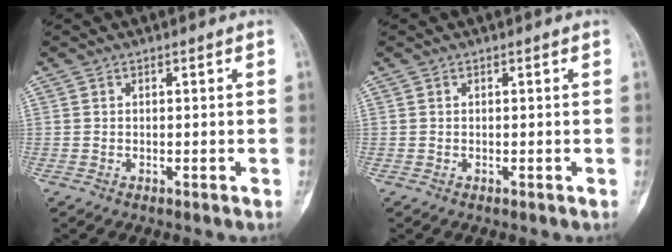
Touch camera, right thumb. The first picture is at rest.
{"total": 0.0}